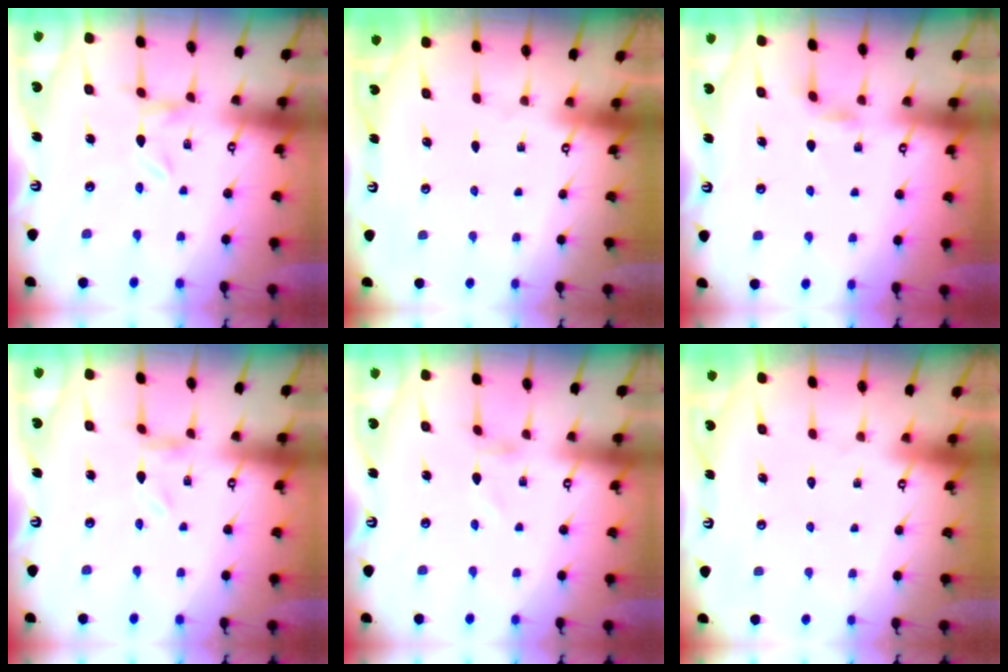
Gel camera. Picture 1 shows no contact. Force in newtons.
{"total": 0.0}
{"total": 1.8, "press": 1.8, "slide": 0.3}
{"total": 0.0}
{"total": 0.0}
{"total": 1.8, "press": 1.7, "slide": 0.1}